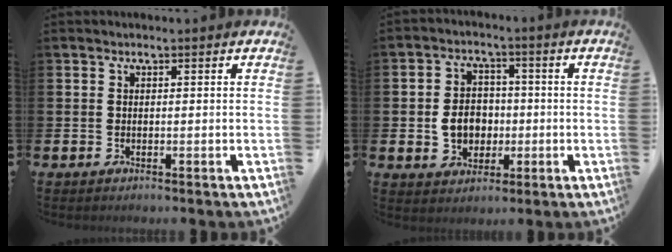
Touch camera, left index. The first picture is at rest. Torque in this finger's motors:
{"motor_torque": [0.91, 0.19, 0.52, 0.06]}